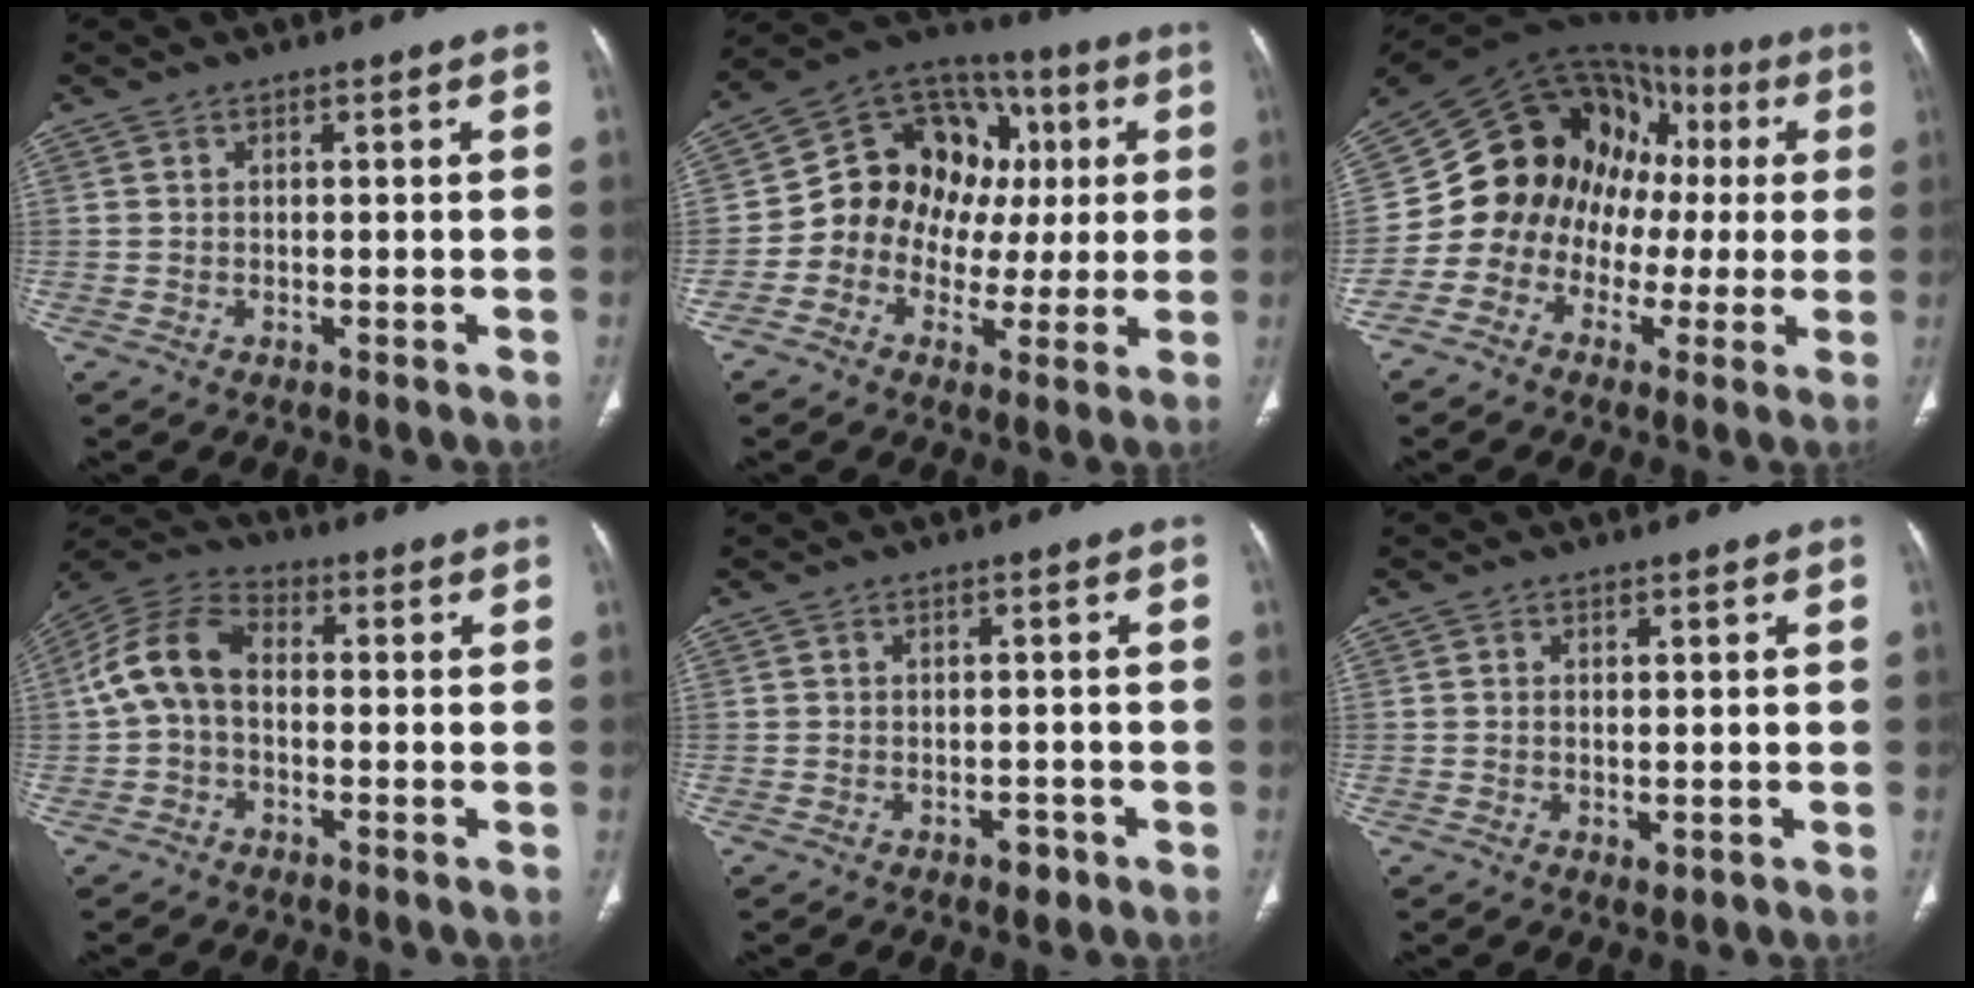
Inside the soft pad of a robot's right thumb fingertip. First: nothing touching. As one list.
[{"total": 17.0, "force": [0.8, 14.5, 8.8], "torque": [-0.075, 0.050, 0.010]}, {"total": 16.1, "force": [-1.3, 14.1, 7.5], "torque": [-0.065, 0.084, -0.031]}, {"total": 10.0, "force": [-0.3, 6.6, 7.5], "torque": [-0.147, 0.031, -0.020]}, {"total": 2.0, "force": [-1.2, 1.2, 1.0], "torque": [-0.005, 0.007, -0.013]}, {"total": 1.4, "force": [-0.3, 0.8, 1.1], "torque": [-0.024, -0.005, -0.003]}]